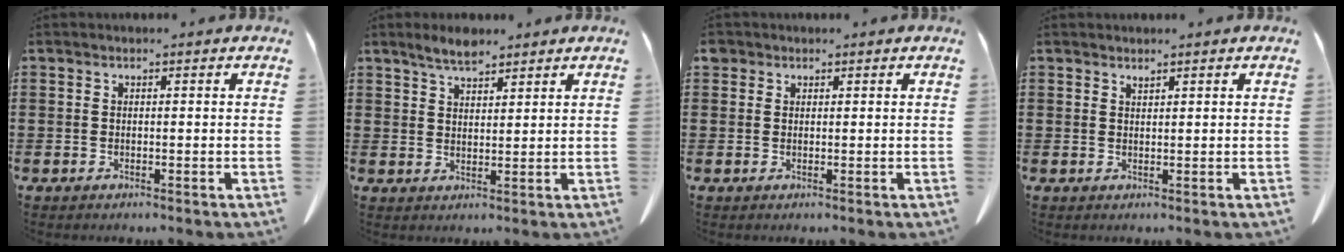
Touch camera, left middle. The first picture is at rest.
{"total": 3.7, "force": [3.1, 1.1, 1.7], "torque": [-0.040, -0.001, 0.056]}
{"total": 1.3, "force": [0.9, 0.8, 0.1], "torque": [-0.006, 0.004, 0.018]}
{"total": 0.8, "force": [0.8, 0.0, 0.2], "torque": [-0.006, -0.002, 0.015]}